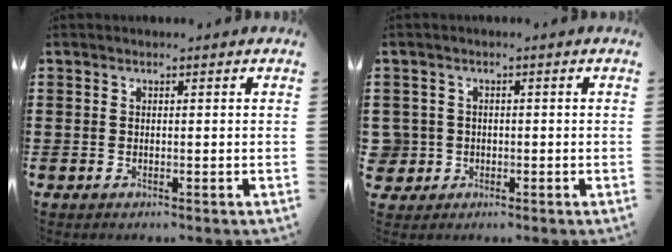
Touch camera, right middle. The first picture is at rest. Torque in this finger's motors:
{"motor_torque": [0.12, 0.00, -0.01, -0.01]}